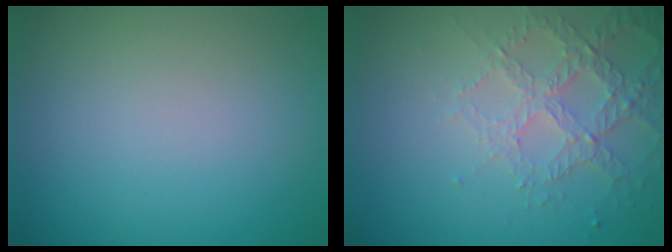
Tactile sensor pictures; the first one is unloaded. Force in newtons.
{"total": 3.4, "press": 3.3, "slide": 0.8}